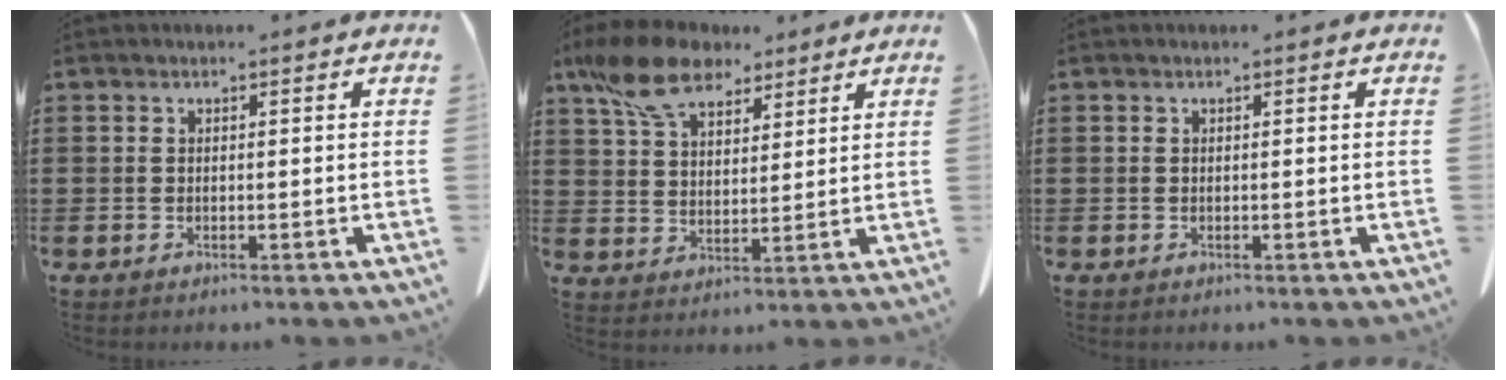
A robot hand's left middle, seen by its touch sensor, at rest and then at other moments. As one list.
[{"total": 10.5, "force": [7.7, 4.9, 5.2], "torque": [-0.128, -0.007, 0.147]}, {"total": 0.0}]